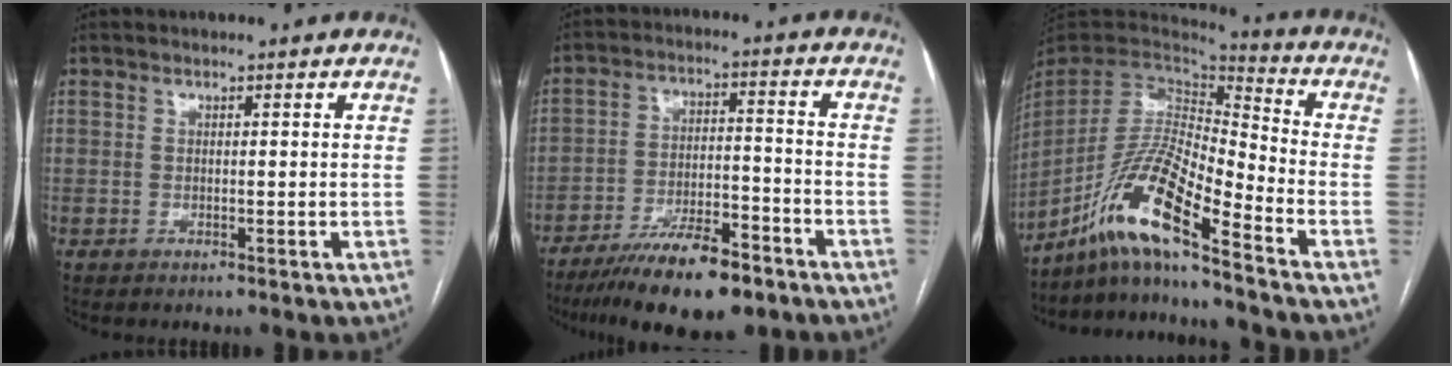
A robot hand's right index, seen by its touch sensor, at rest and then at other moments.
{"total": 13.6, "force": [-9.9, 3.5, 8.5], "torque": [-0.146, -0.007, -0.169]}
{"total": 14.8, "force": [-10.4, 0.3, 10.6], "torque": [-0.213, 0.000, -0.195]}